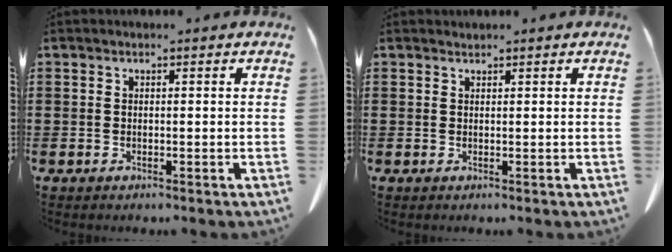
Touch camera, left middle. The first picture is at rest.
{"total": 0.6, "force": [0.6, 0.0, 0.0], "torque": [-0.001, -0.002, 0.014]}